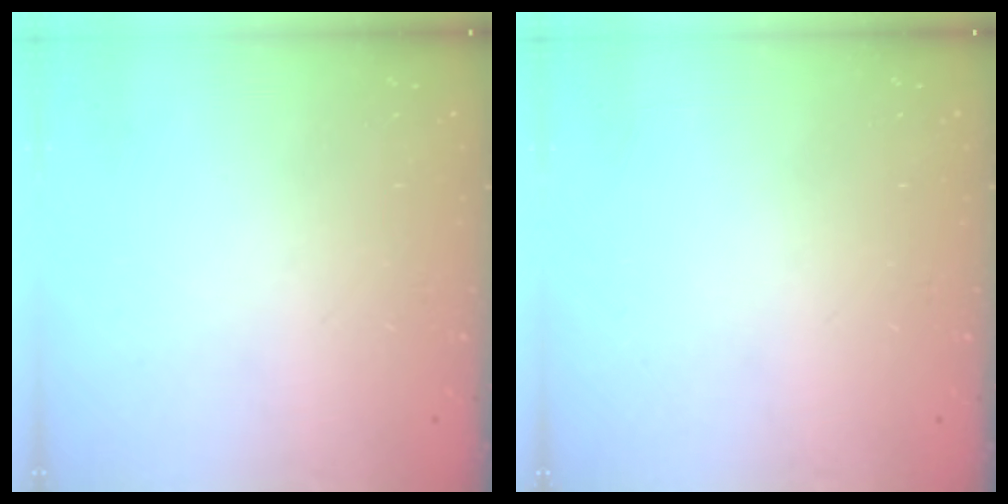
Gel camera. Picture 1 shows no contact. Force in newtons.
{"total": 0.0}